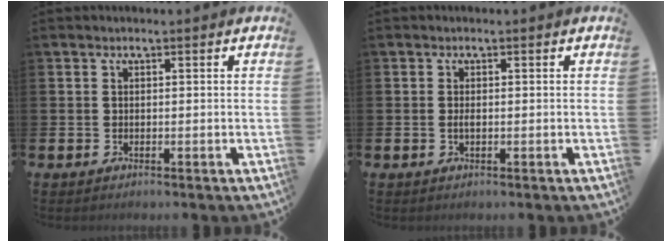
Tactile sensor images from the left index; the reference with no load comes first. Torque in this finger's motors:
{"motor_torque": [0.25, 0.20, -0.06, 0.00]}